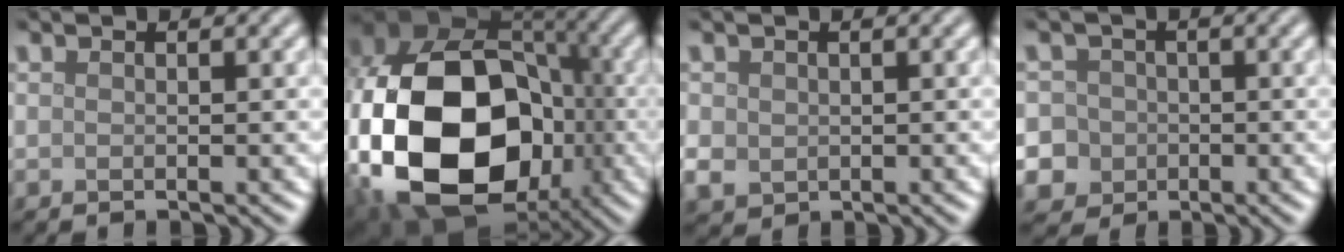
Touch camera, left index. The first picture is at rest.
{"total": 21.8, "force": [-4.6, 16.1, 14.0], "torque": [-0.313, -0.036, -0.069]}
{"total": 2.0, "force": [0.2, 1.8, 0.8], "torque": [-0.020, -0.004, 0.003]}
{"total": 8.4, "force": [-2.1, 7.9, 1.9], "torque": [-0.040, 0.003, -0.070]}